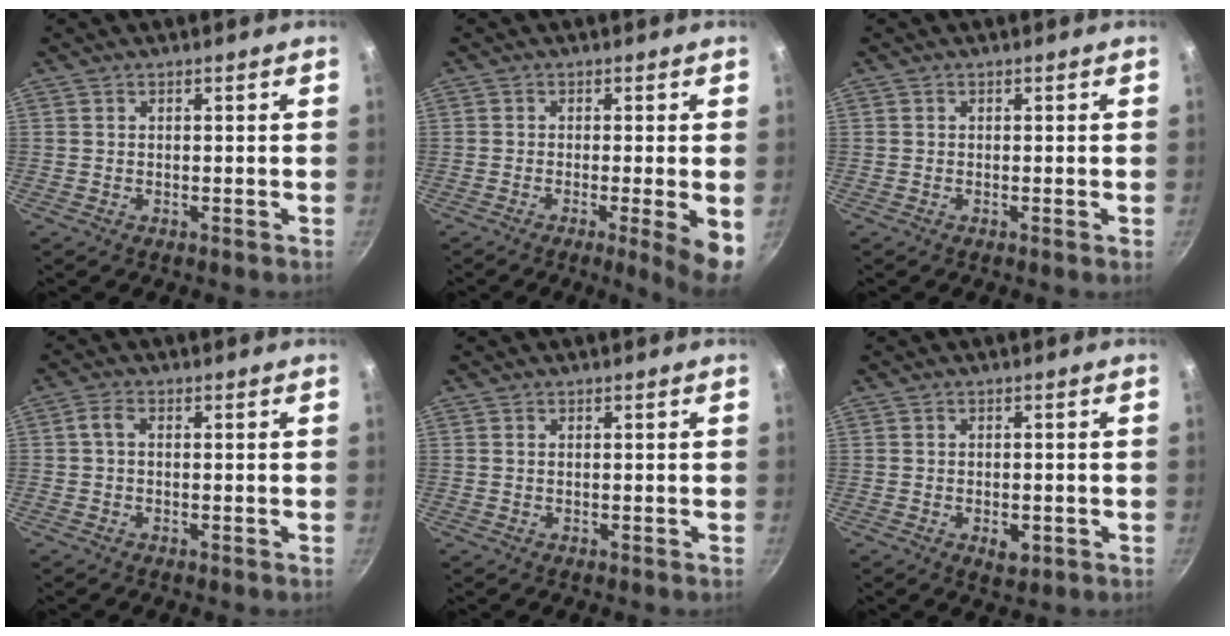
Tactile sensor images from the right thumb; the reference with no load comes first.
{"total": 6.6, "force": [-1.6, 0.6, 6.4], "torque": [-0.086, -0.005, -0.023]}
{"total": 0.5, "force": [-0.2, -0.1, 0.5], "torque": [-0.009, -0.002, -0.006]}
{"total": 2.2, "force": [-0.1, 1.1, 1.9], "torque": [-0.050, 0.010, -0.007]}
{"total": 0.0}
{"total": 3.3, "force": [-1.1, 1.9, 2.5], "torque": [-0.030, 0.002, -0.011]}